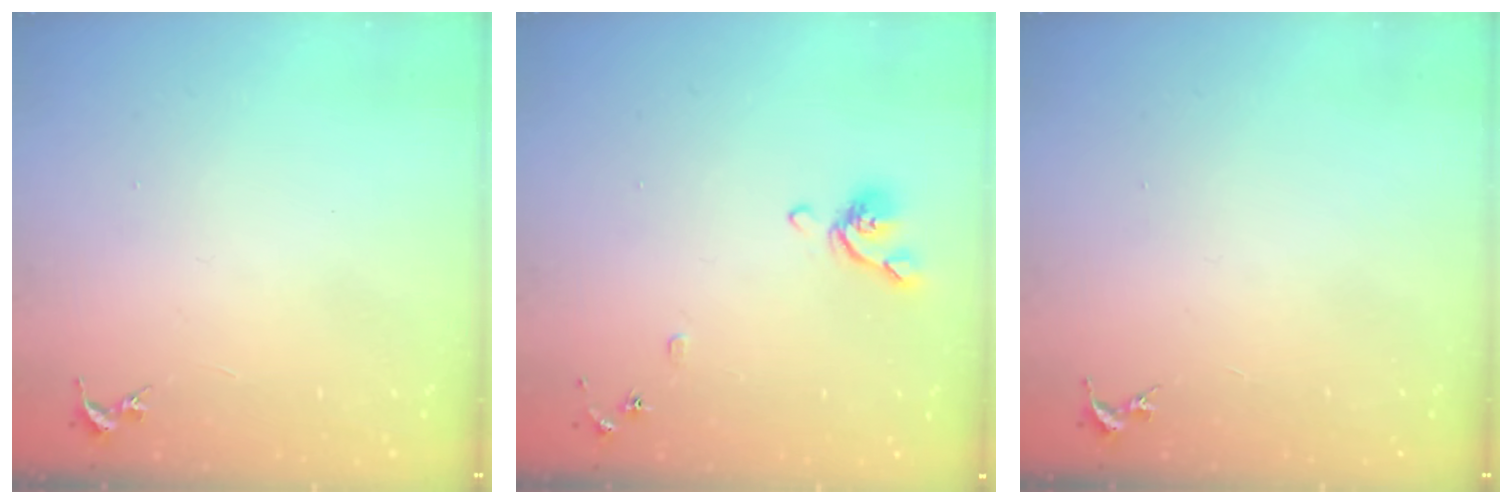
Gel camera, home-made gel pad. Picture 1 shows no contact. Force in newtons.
{"total": 7.9, "press": 7.7, "slide": 1.4}
{"total": 0.0}